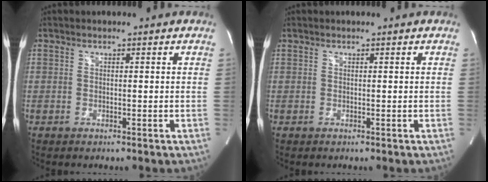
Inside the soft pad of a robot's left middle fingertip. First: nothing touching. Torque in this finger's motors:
{"motor_torque": [0.40, -0.44, -0.06, 0.01]}